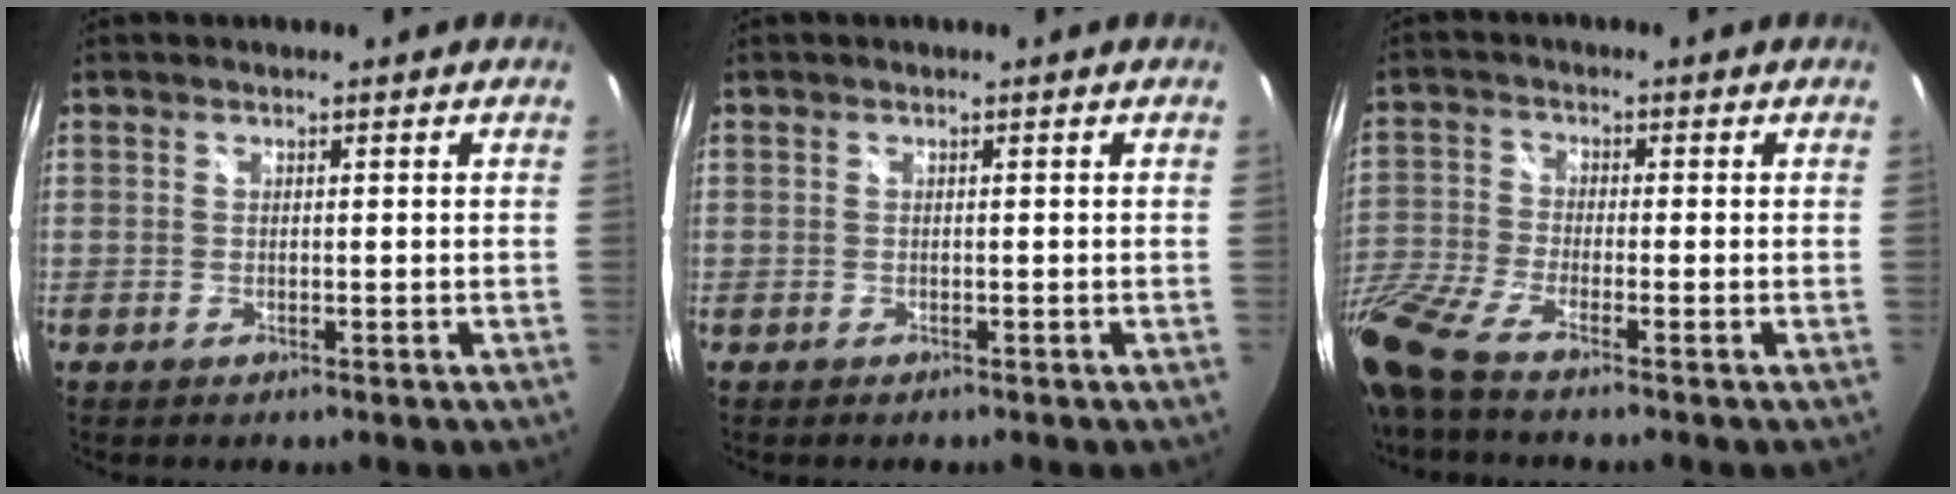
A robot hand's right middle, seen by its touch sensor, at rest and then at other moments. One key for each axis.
{"total": 0.0}
{"total": 10.4, "fx": -8.2, "fy": 1.0, "fz": 6.3, "tx": -0.155, "ty": -0.031, "tz": -0.170}